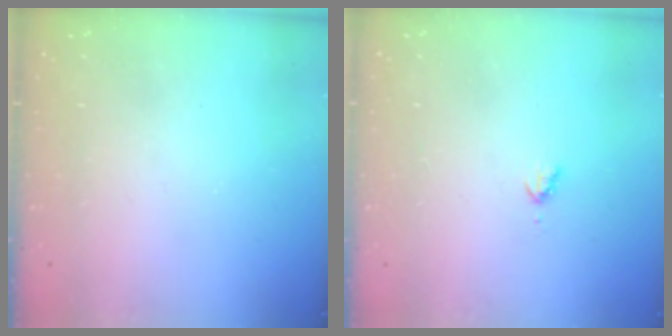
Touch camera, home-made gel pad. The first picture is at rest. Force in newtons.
{"total": 3.7, "press": 3.7, "slide": 0.5}